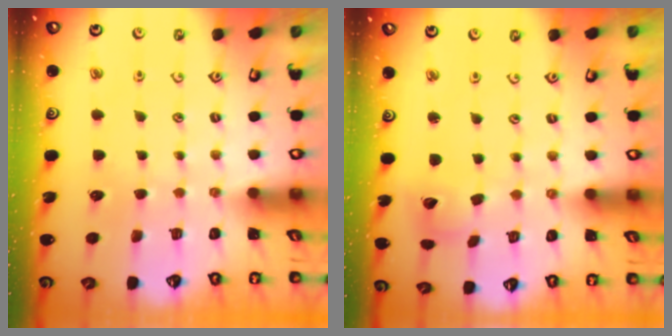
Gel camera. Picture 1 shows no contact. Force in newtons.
{"total": 4.8, "press": 4.8, "slide": 0.6}